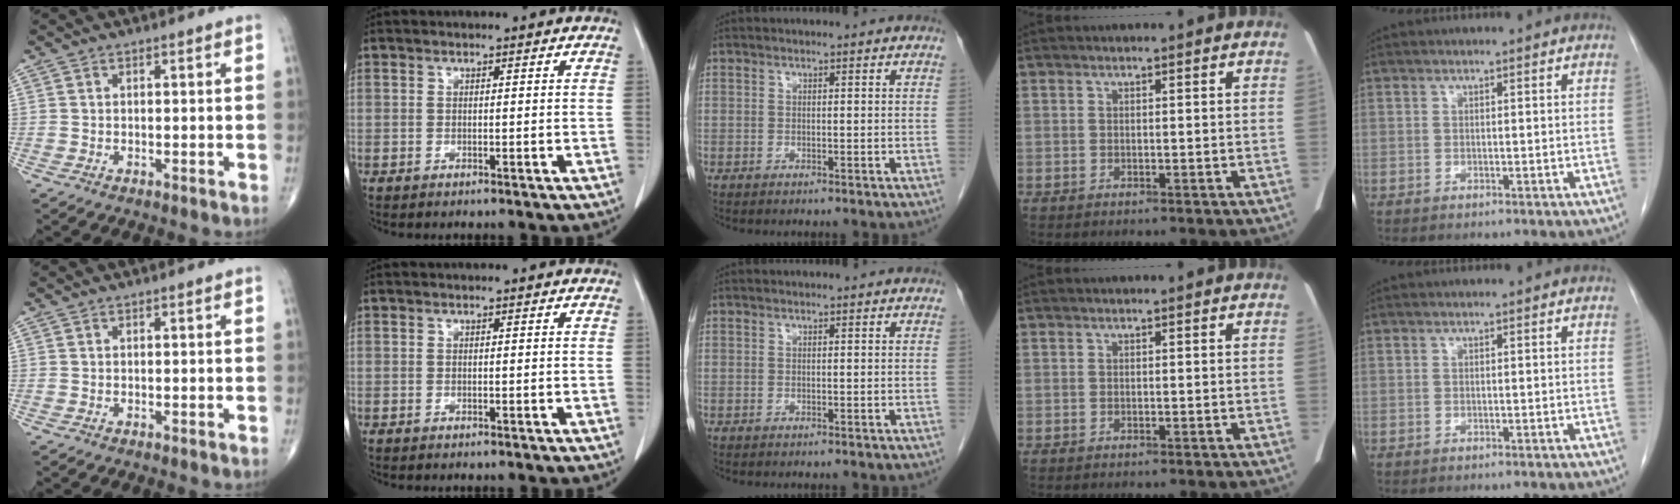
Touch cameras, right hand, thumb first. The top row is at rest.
{}